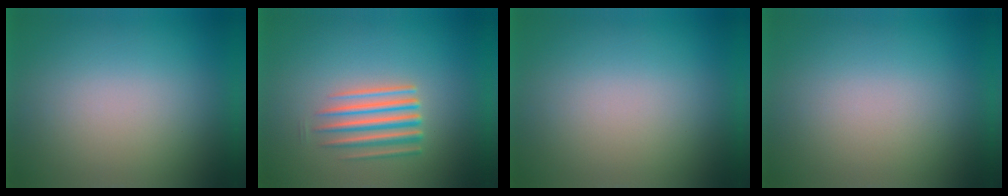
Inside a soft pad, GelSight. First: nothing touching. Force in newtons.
{"total": 4.3}
{"total": 1.0}
{"total": 0.0}